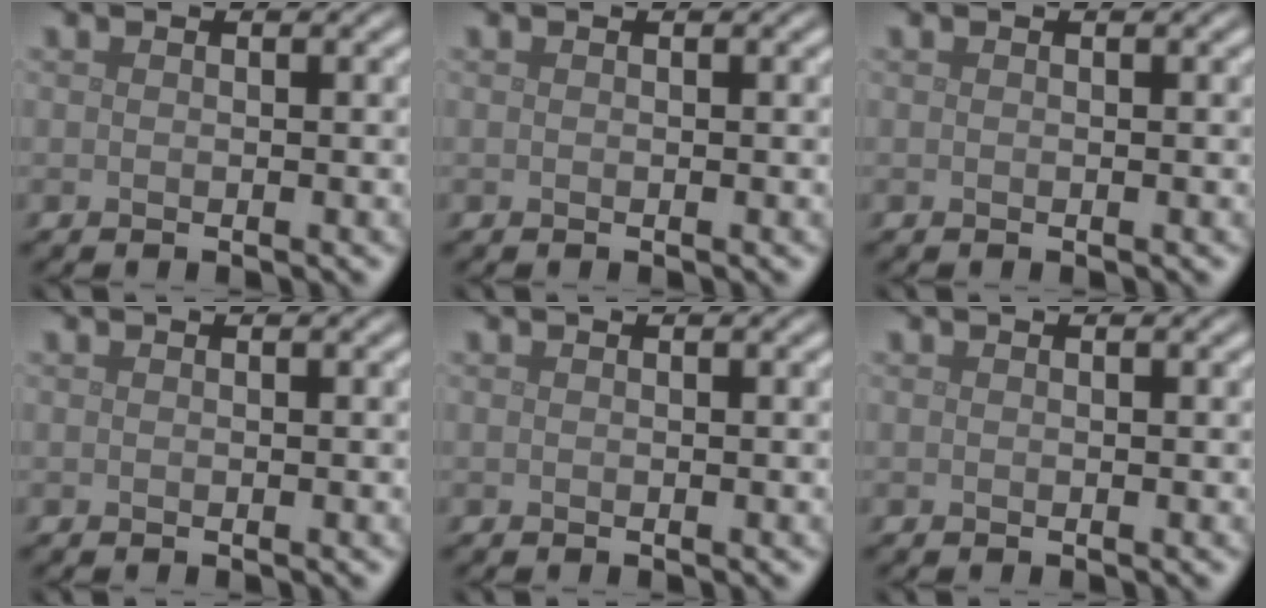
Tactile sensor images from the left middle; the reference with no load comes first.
{"total": 0.0}
{"total": 0.0}
{"total": 0.0}
{"total": 0.0}
{"total": 0.0}